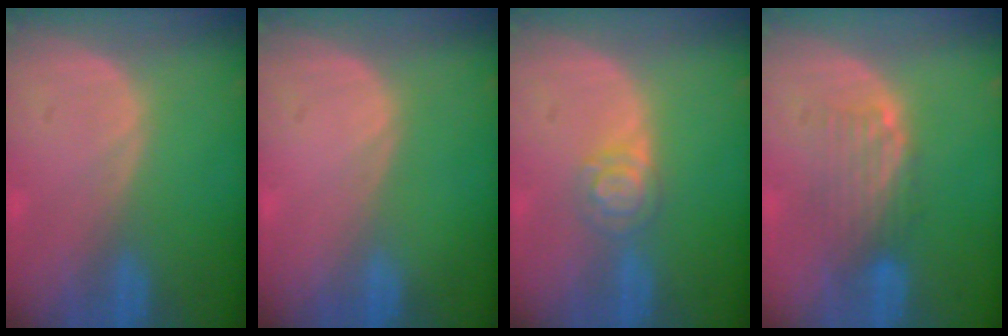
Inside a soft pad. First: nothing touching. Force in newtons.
{"total": 0.0}
{"total": 3.8, "press": 3.7, "slide": 0.9}
{"total": 5.1, "press": 4.4, "slide": 2.6}